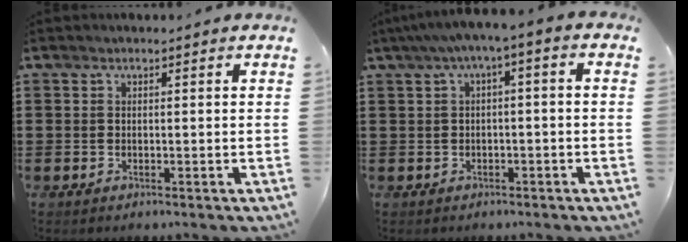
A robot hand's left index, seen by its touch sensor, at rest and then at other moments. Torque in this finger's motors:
{"motor_torque": [2.14, 0.00, 0.52, 0.21]}